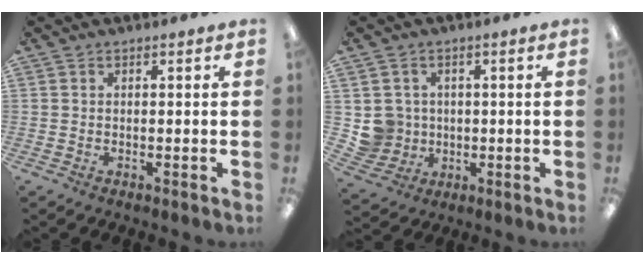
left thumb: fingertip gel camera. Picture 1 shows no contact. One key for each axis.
{"total": 5.9, "fx": 0.9, "fy": 5.8, "fz": 0.3, "tx": -0.027, "ty": 0.005, "tz": 0.024}